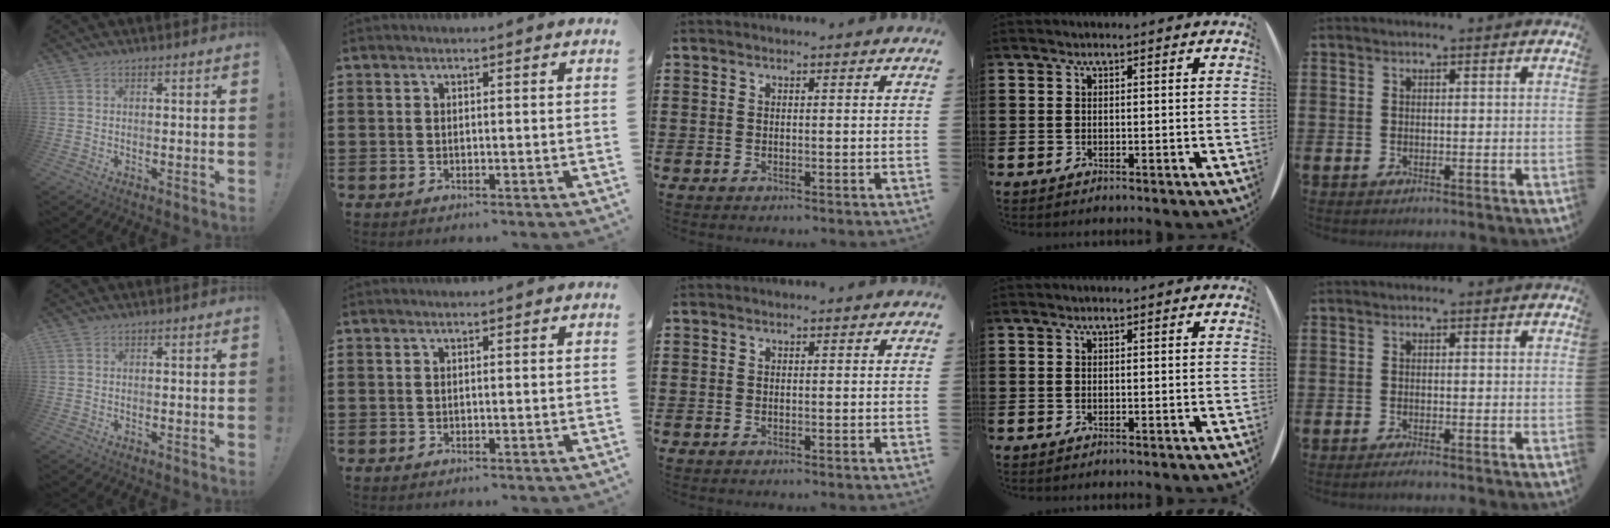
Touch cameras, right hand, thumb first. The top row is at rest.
{"little": {"total": 0.8, "force": [-0.5, 0.0, 0.6], "torque": [-0.009, -0.004, -0.010]}}